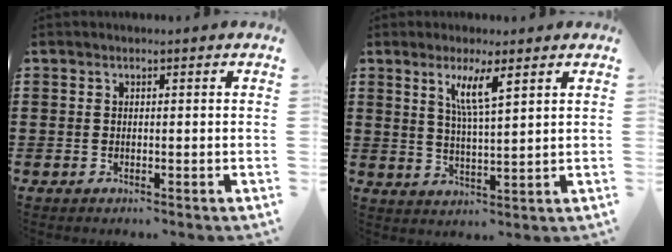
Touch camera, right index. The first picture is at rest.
{"total": 5.4, "force": [2.7, 0.8, 4.5], "torque": [-0.098, 0.003, 0.045]}